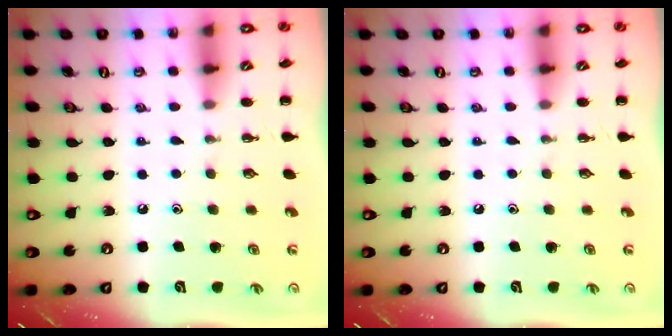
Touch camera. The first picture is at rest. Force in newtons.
{"total": 0.0}